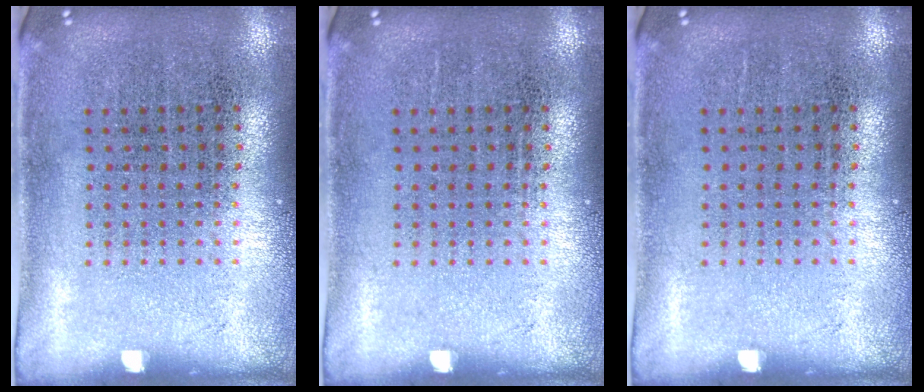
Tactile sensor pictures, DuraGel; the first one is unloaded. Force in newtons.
{"total": 0.0}
{"total": 0.0}